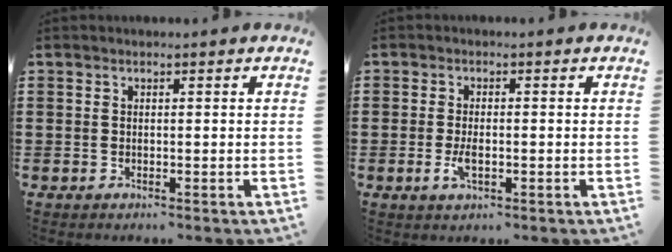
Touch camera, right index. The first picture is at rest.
{"total": 2.9, "force": [-0.8, 1.1, 2.6], "torque": [-0.061, -0.006, -0.017]}